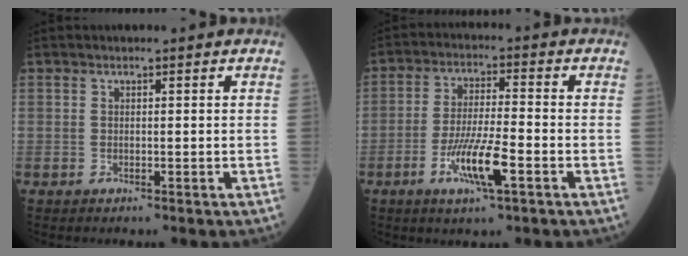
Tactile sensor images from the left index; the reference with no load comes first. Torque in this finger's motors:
{"motor_torque": [0.24, 0.19, 0.25, 0.08]}